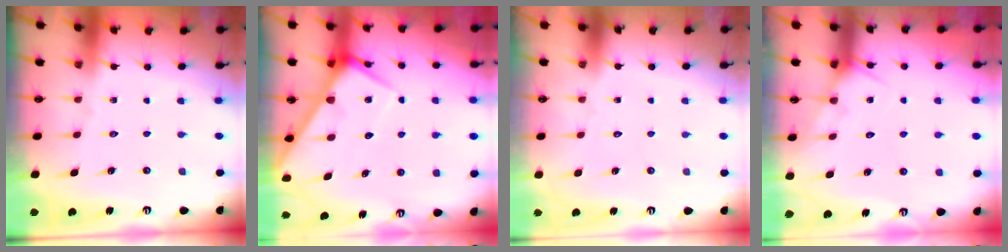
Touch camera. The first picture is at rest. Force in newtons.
{"total": 7.5, "press": 7.5, "slide": 0.8}
{"total": 1.7, "press": 1.7, "slide": 0.1}
{"total": 8.6, "press": 8.6, "slide": 0.6}